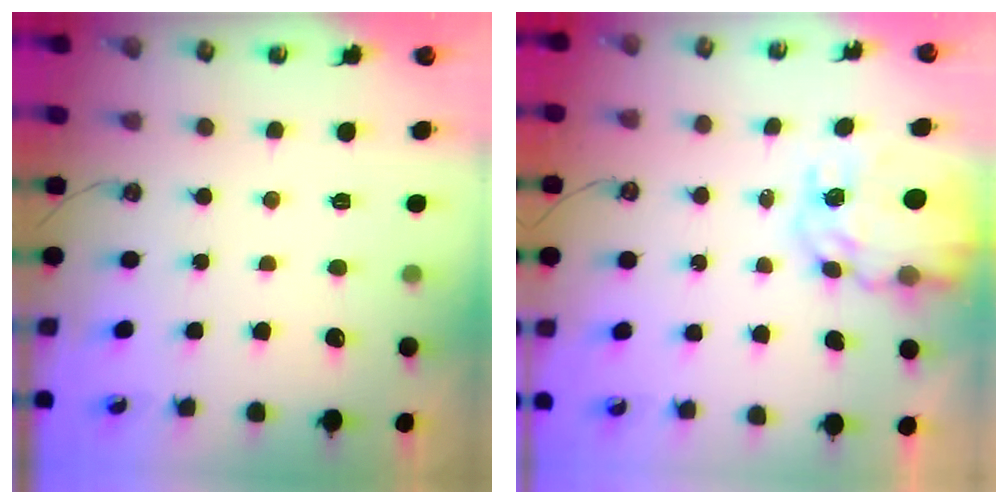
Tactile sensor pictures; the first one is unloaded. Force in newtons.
{"total": 9.9, "press": 9.8, "slide": 0.8}